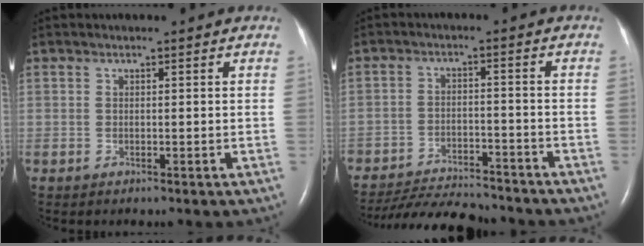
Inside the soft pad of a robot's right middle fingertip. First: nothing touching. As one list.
[{"total": 13.6, "force": [-12.7, 2.0, 4.2], "torque": [-0.071, -0.013, -0.191]}]